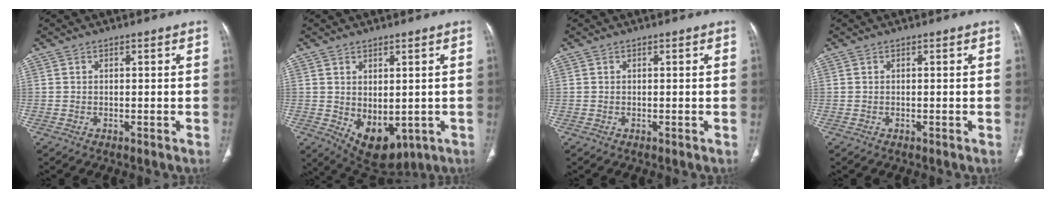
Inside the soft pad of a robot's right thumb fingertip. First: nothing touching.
{"total": 9.2, "force": [-1.5, 5.5, 7.2], "torque": [-0.084, -0.007, 0.007]}
{"total": 0.0}
{"total": 0.0}